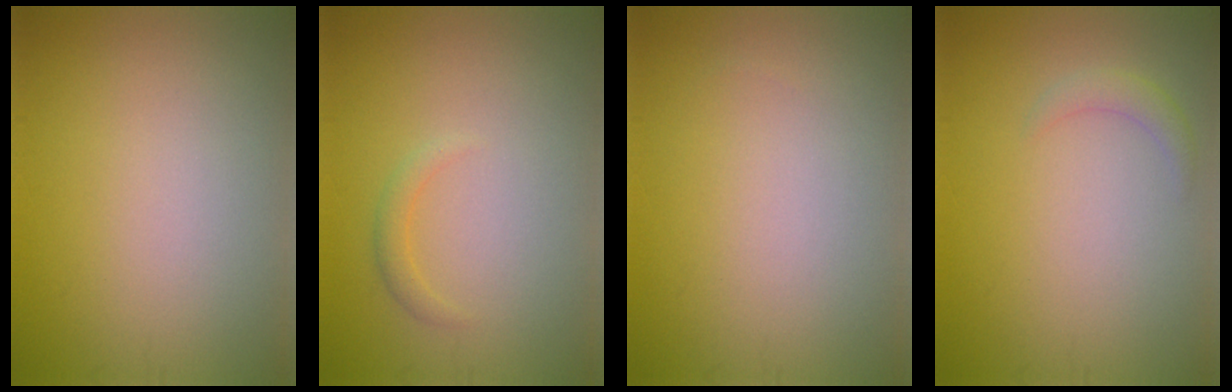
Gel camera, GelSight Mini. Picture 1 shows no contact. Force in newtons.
{"total": 1.1, "press": 1.1, "slide": 0.1}
{"total": 0.0}
{"total": 1.3, "press": 1.3, "slide": 0.1}